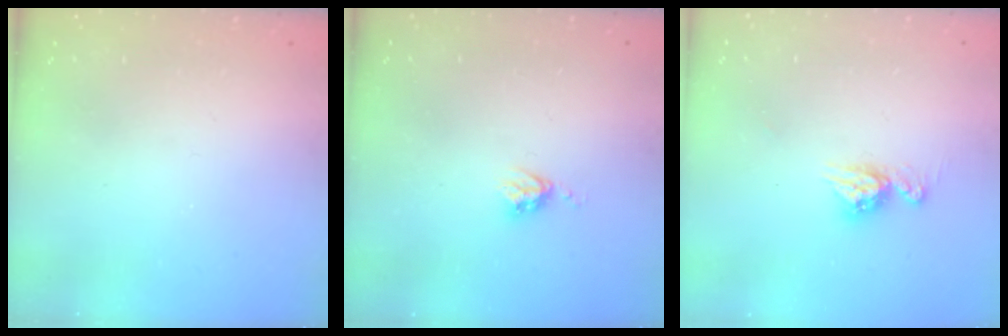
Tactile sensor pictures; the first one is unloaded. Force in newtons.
{"total": 4.0, "press": 3.9, "slide": 0.6}
{"total": 8.5, "press": 8.4, "slide": 0.8}